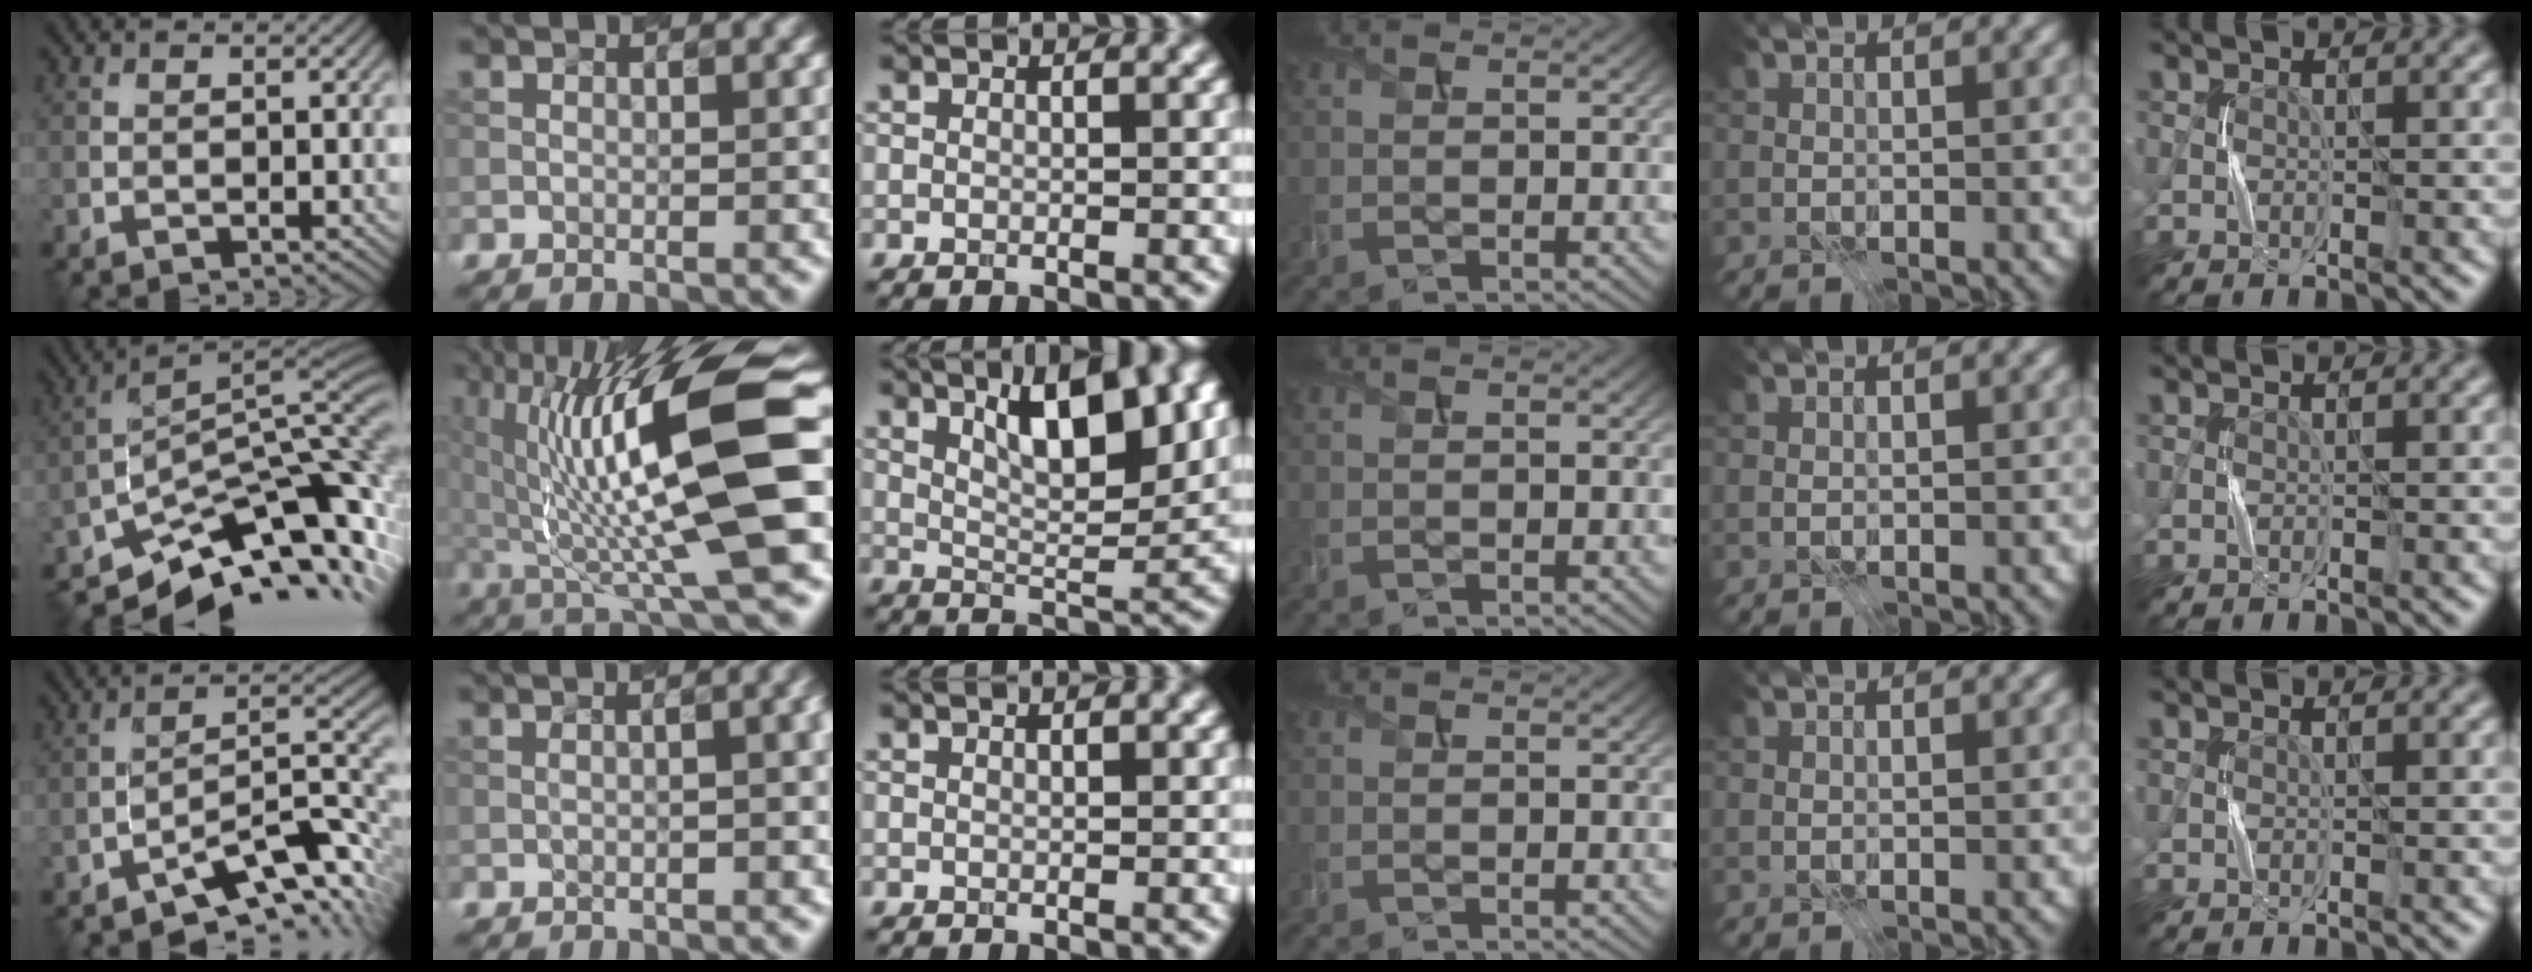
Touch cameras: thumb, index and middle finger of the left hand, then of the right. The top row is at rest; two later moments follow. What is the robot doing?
{"motion": "press", "object": "syringe"}